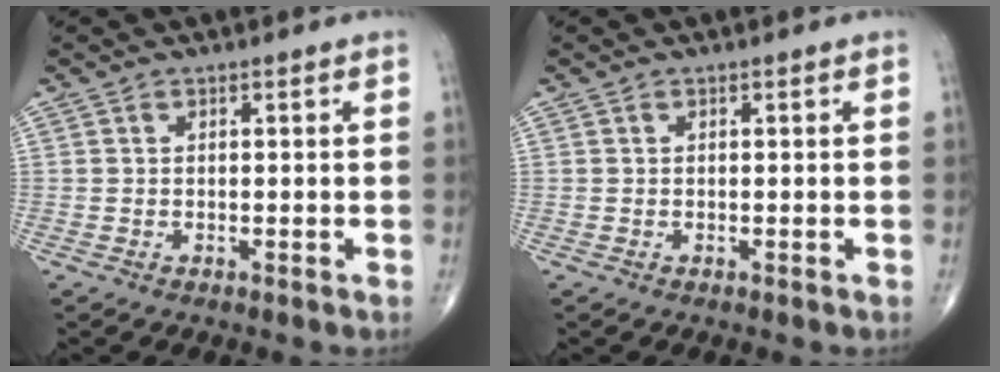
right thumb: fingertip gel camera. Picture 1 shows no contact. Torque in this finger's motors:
{"motor_torque": [0.00, 0.00, -0.03, 0.03, 0.00]}